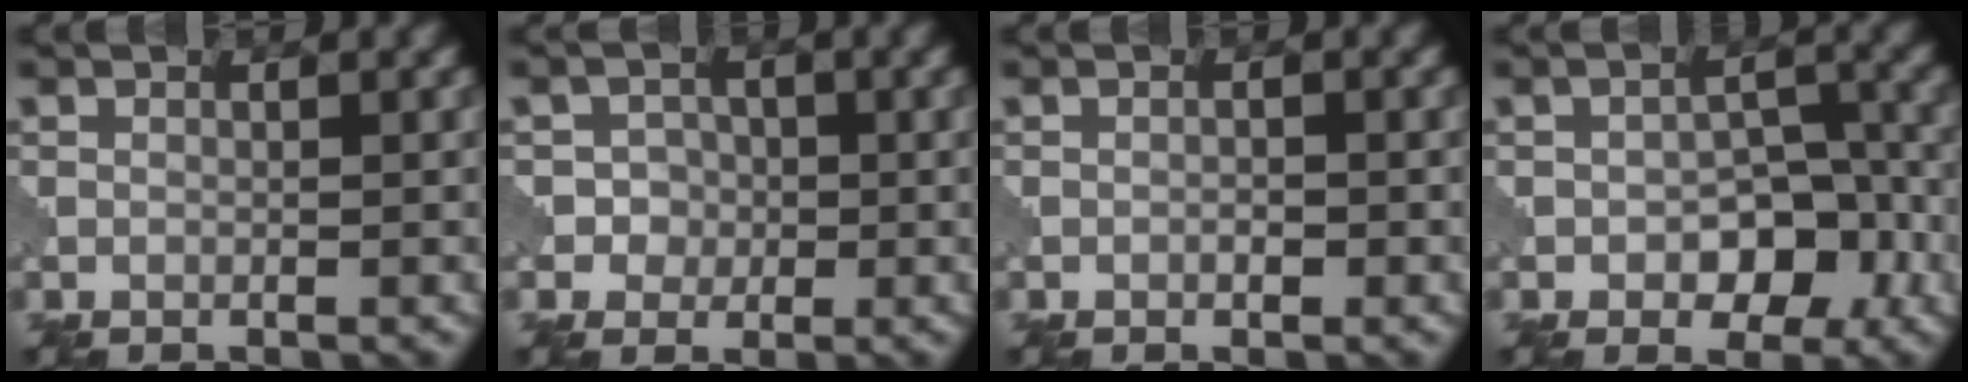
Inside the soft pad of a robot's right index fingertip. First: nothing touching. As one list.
[{"total": 2.5, "force": [-0.5, 2.4, 0.5], "torque": [0.012, 0.006, -0.021]}, {"total": 0.7, "force": [-0.3, 0.3, 0.5], "torque": [-0.009, 0.001, -0.005]}, {"total": 5.0, "force": [-1.6, 3.2, 3.4], "torque": [-0.039, 0.001, -0.025]}]